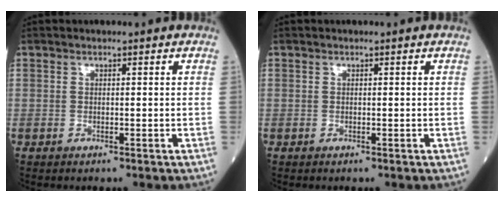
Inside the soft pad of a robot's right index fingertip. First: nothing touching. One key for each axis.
{"total": 0.0}